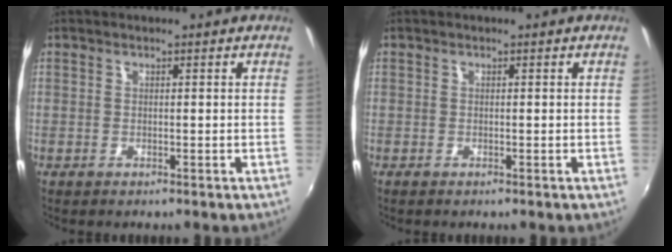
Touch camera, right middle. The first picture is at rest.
{"total": 0.0}